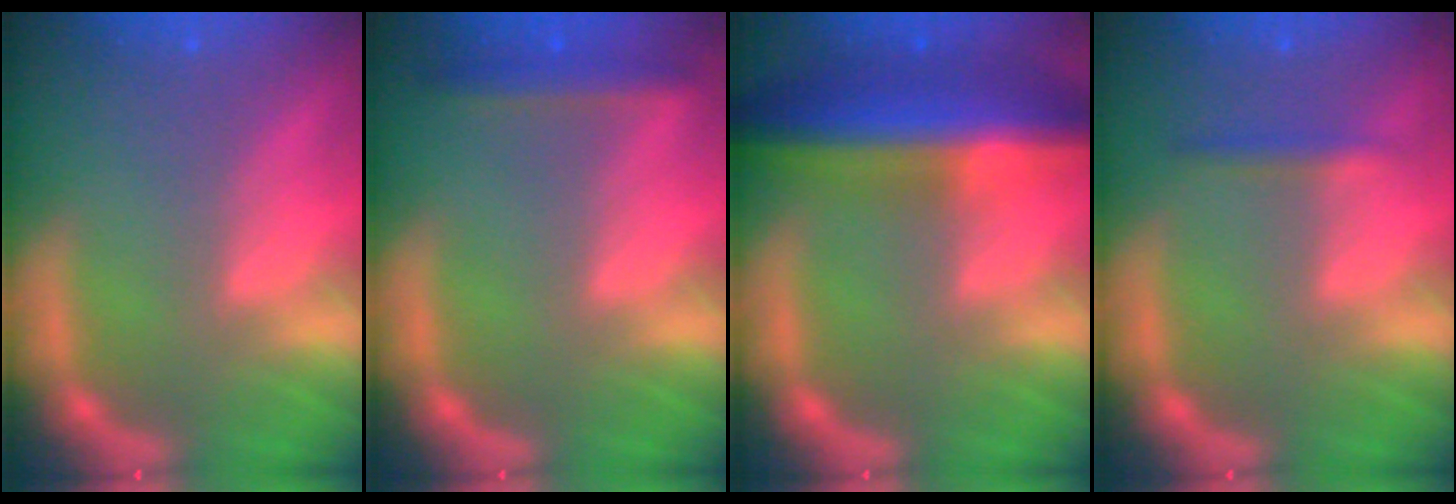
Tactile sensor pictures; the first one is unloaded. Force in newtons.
{"total": 2.4}
{"total": 10.0}
{"total": 1.4}